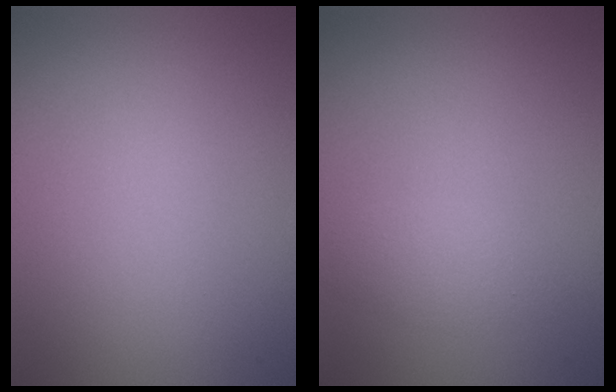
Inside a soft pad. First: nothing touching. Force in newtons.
{"total": 1.6, "press": 1.6, "slide": 0.1}